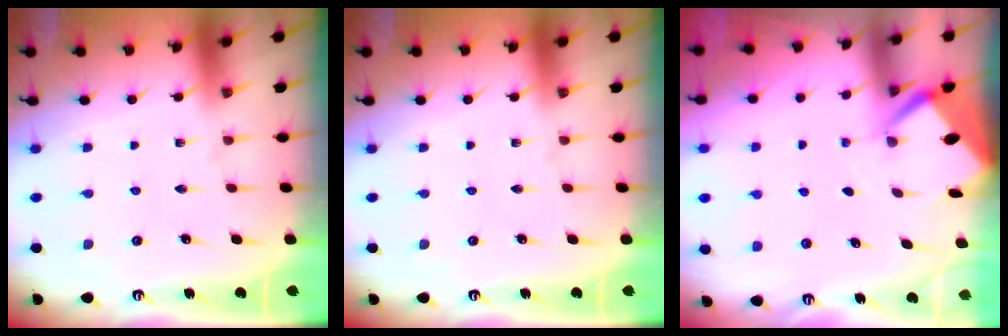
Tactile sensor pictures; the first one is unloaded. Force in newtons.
{"total": 0.0}
{"total": 3.0, "press": 3.0, "slide": 0.4}